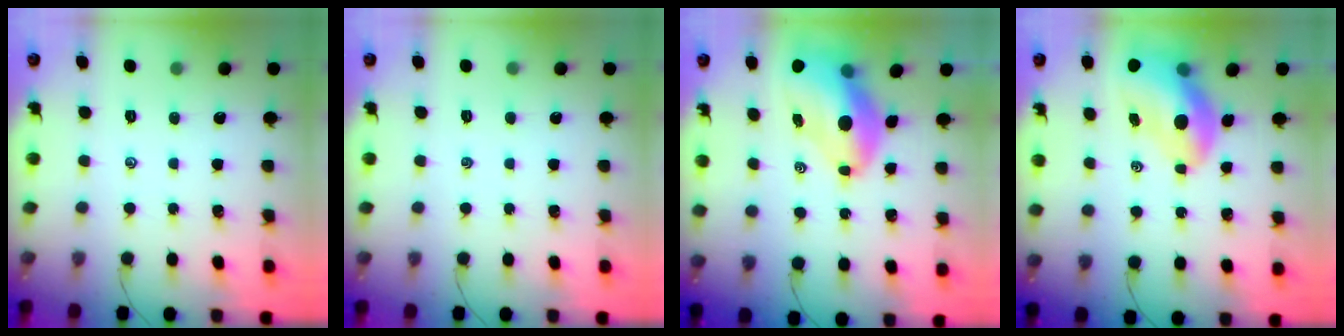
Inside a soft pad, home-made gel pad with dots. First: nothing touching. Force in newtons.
{"total": 0.0}
{"total": 13.2, "press": 12.5, "slide": 4.2}
{"total": 13.4, "press": 12.7, "slide": 4.2}